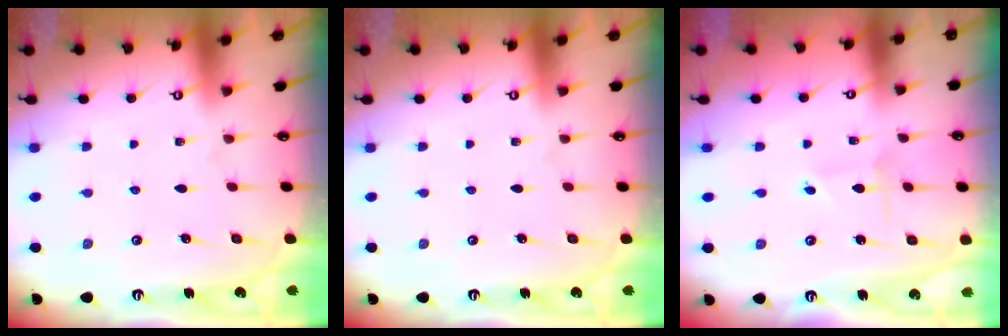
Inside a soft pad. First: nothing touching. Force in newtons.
{"total": 0.0}
{"total": 1.5, "press": 1.5, "slide": 0.2}